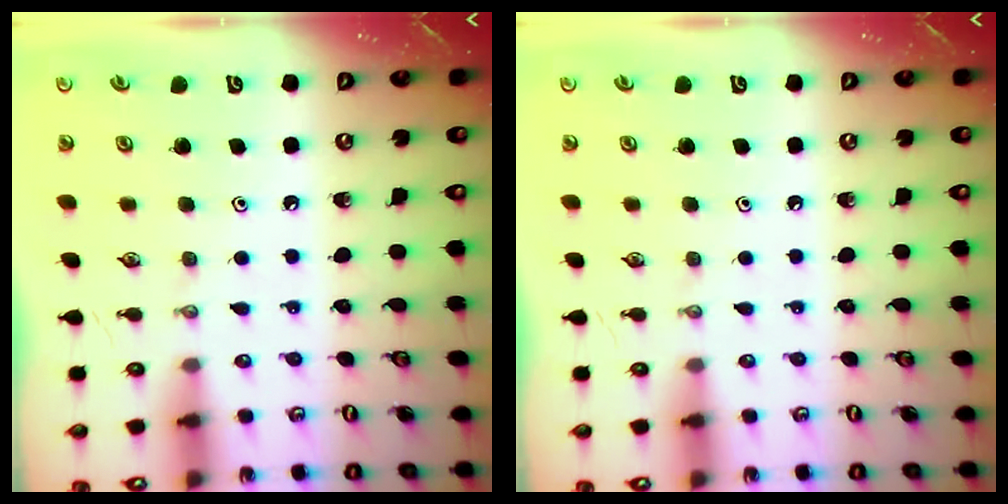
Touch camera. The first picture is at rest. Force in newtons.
{"total": 0.0}